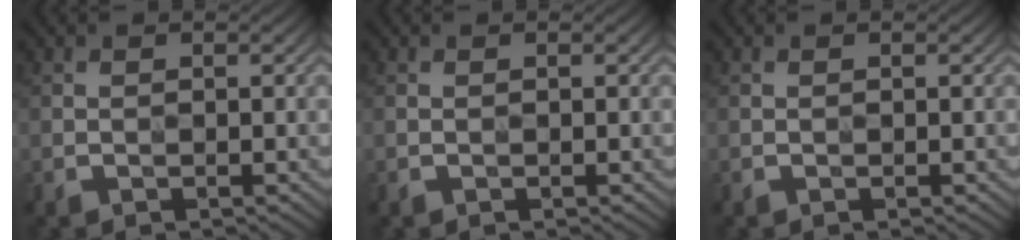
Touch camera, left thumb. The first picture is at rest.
{"total": 0.0}
{"total": 0.0}